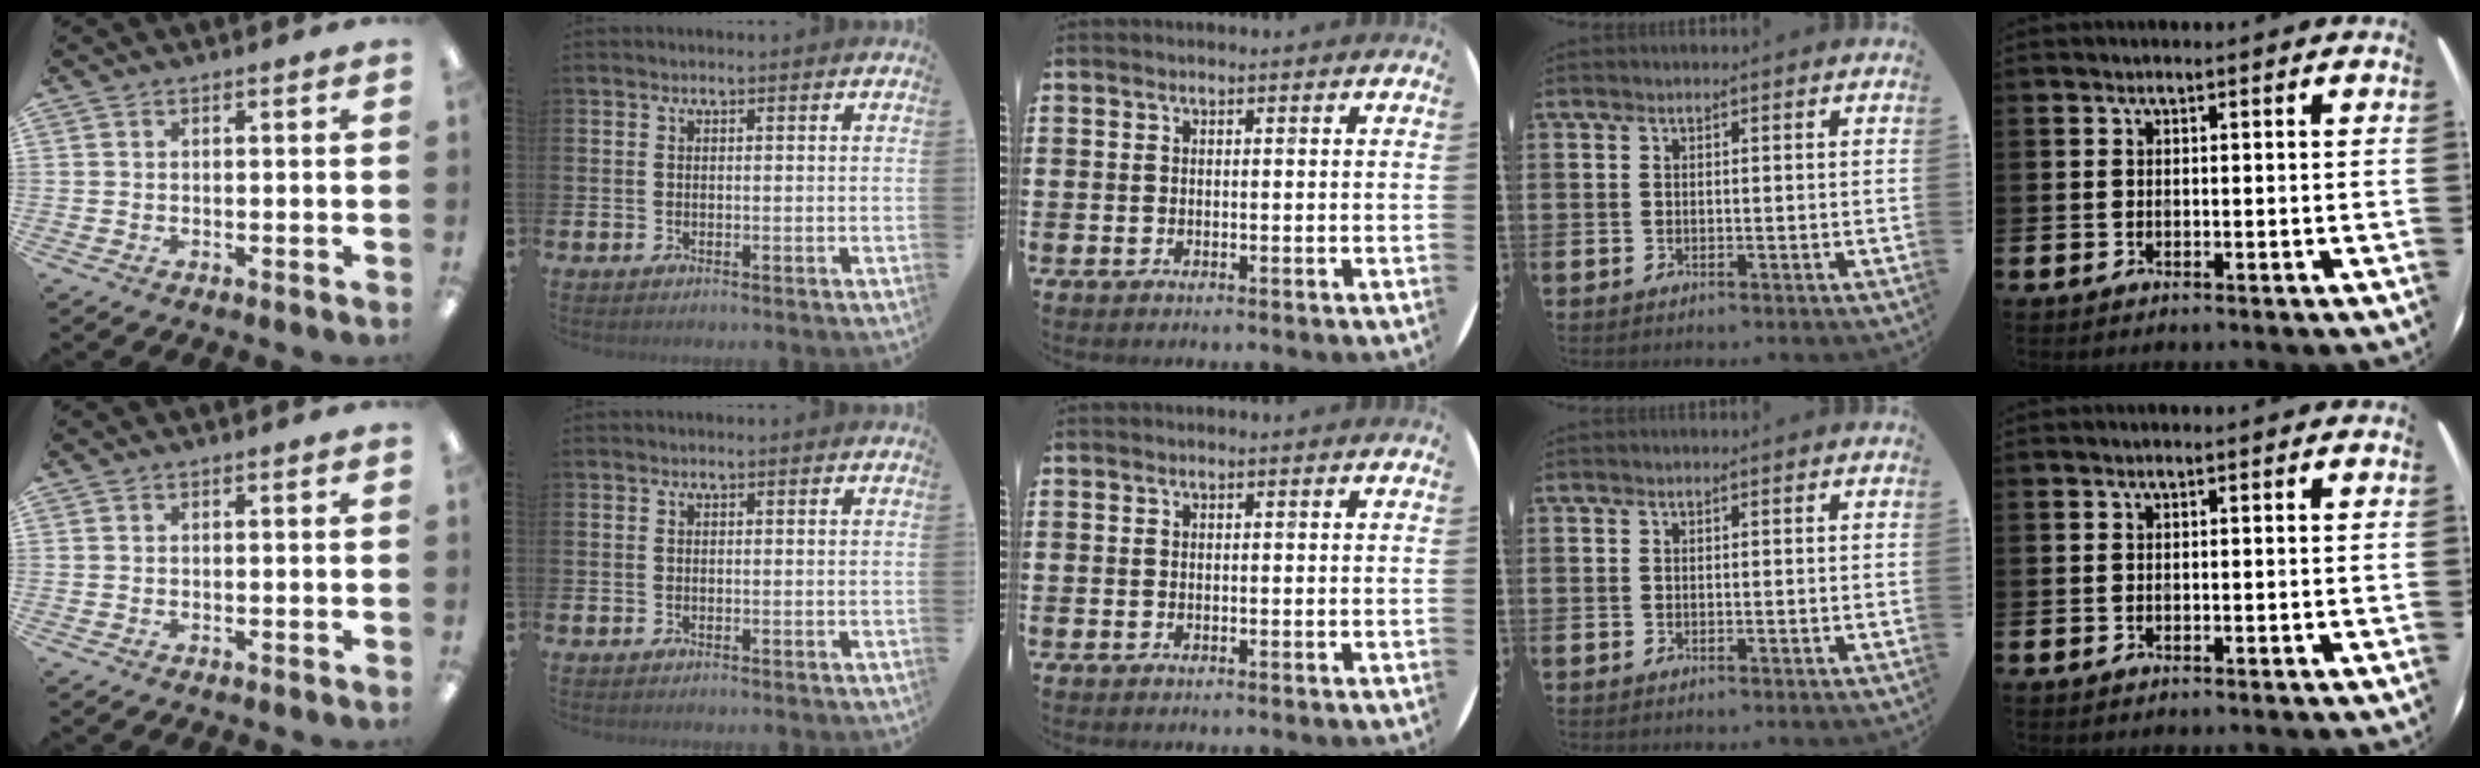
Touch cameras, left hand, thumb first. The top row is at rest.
{}